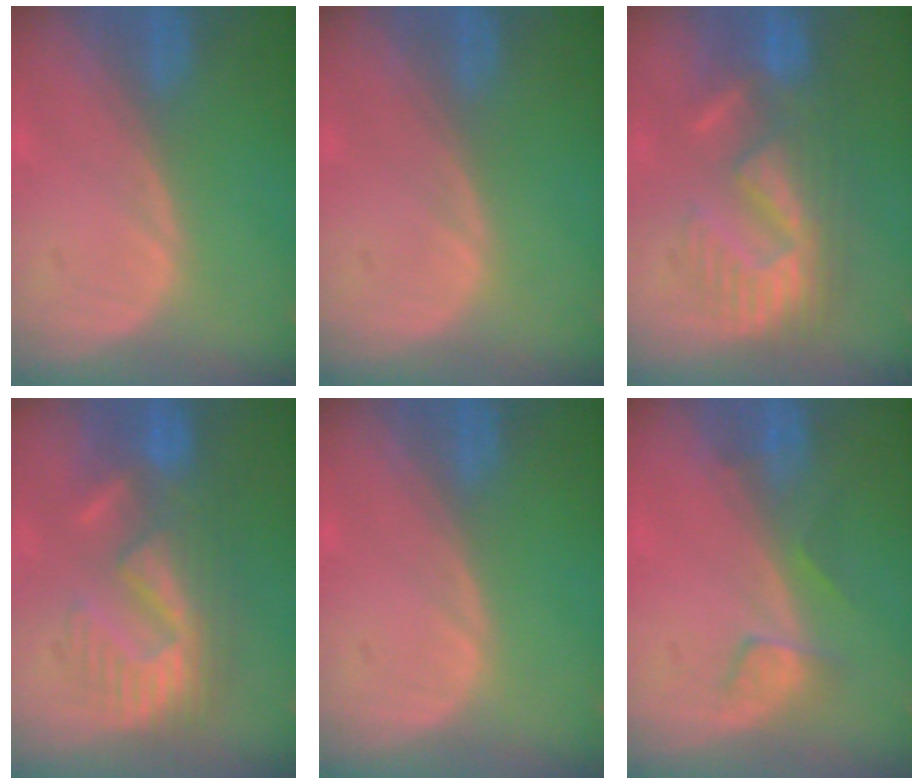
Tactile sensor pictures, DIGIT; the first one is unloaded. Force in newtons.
{"total": 0.0}
{"total": 8.6, "press": 8.5, "slide": 1.4}
{"total": 8.7, "press": 8.6, "slide": 1.4}
{"total": 0.0}
{"total": 3.4, "press": 3.0, "slide": 1.5}